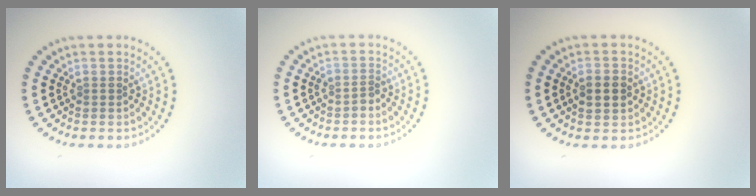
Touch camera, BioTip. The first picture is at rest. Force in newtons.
{"total": 1.1, "press": 0.9, "slide": 0.7}
{"total": 2.9, "press": 2.9, "slide": 0.2}